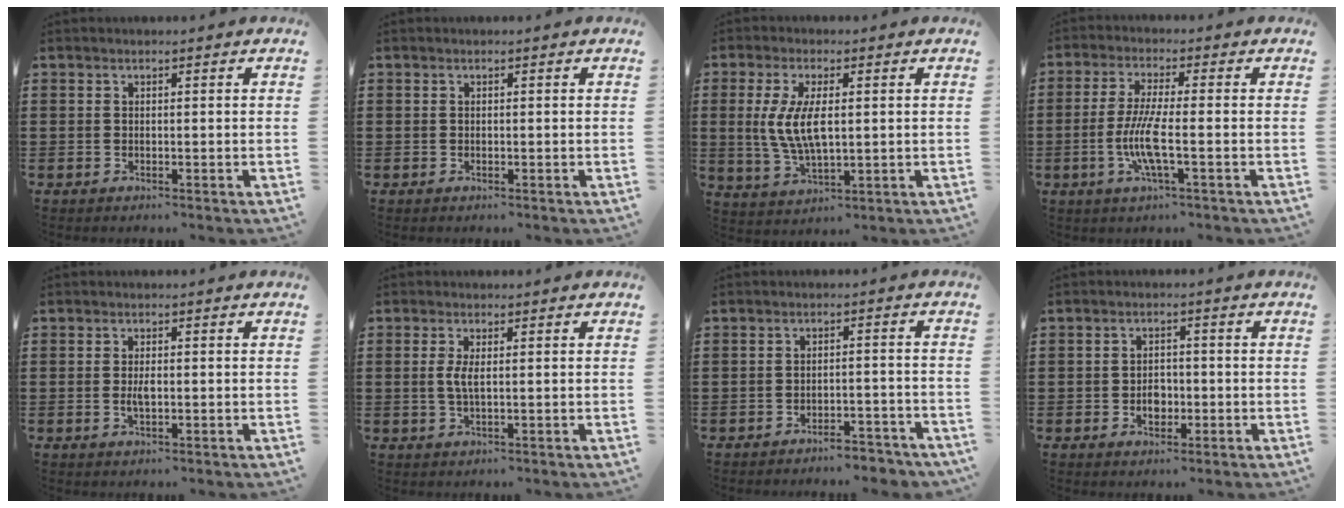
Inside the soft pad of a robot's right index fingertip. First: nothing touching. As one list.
[{"total": 0.0}, {"total": 7.5, "force": [0.6, 3.0, 6.8], "torque": [-0.151, 0.001, 0.005]}, {"total": 7.4, "force": [-1.9, 1.1, 7.0], "torque": [-0.155, -0.017, -0.043]}, {"total": 2.3, "force": [-0.3, 0.9, 2.1], "torque": [-0.046, -0.002, -0.008]}, {"total": 2.8, "force": [0.2, 0.7, 2.7], "torque": [-0.059, -0.003, 0.000]}, {"total": 3.5, "force": [-3.4, 0.3, 0.8], "torque": [-0.017, 0.003, -0.070]}, {"total": 3.0, "force": [-0.9, 2.3, 1.8], "torque": [-0.023, -0.003, -0.021]}]